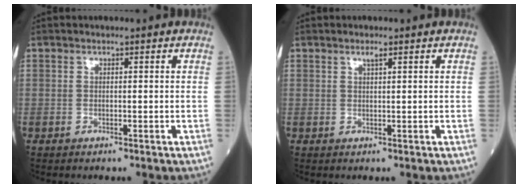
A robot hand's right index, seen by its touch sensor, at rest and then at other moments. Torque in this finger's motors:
{"motor_torque": [0.22, 0.09, 0.07, 0.03]}